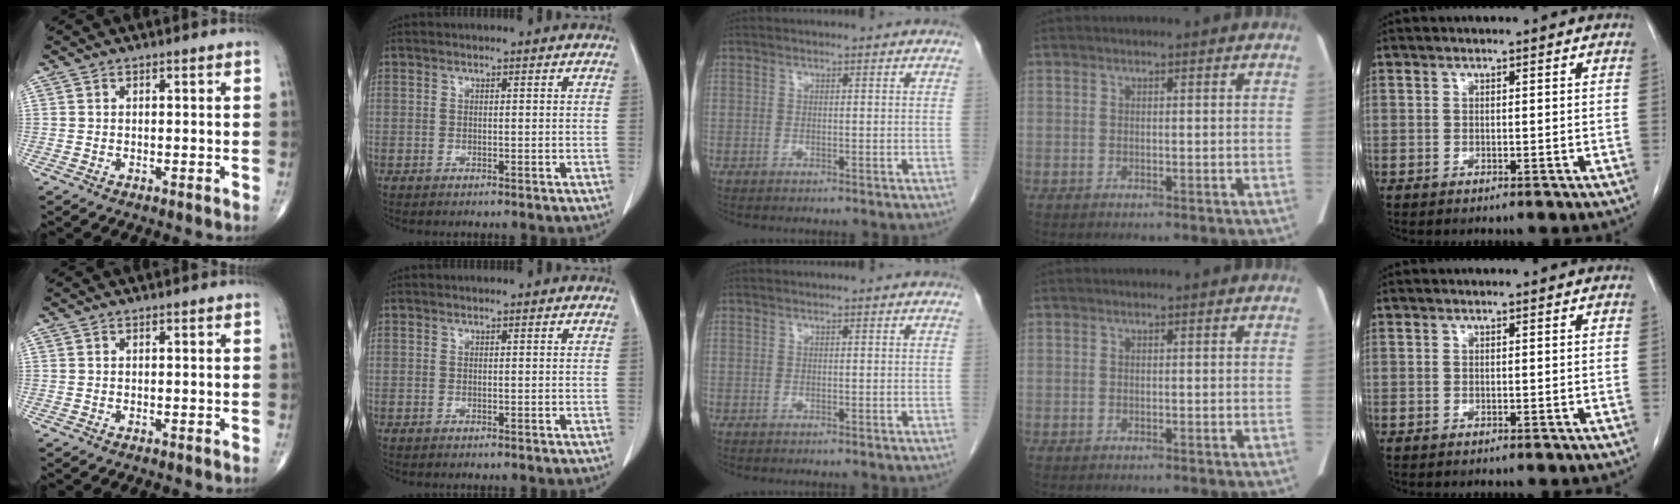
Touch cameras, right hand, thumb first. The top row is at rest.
{}